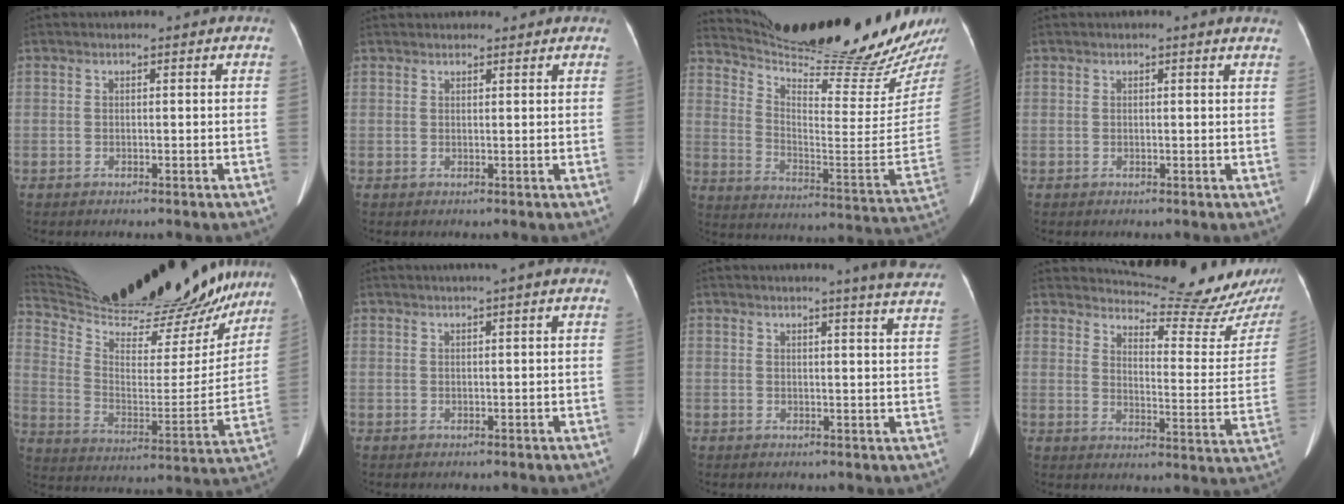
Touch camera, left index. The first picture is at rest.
{"total": 4.8, "force": [4.5, 1.2, 1.4], "torque": [-0.011, 0.029, 0.057]}
{"total": 26.9, "force": [24.4, 0.8, 11.2], "torque": [-0.188, -0.110, 0.346]}
{"total": 2.8, "force": [2.6, 0.1, 1.1], "torque": [-0.015, 0.002, 0.016]}
{"total": 29.0, "force": [25.8, 6.3, 11.5], "torque": [-0.194, -0.037, 0.374]}
{"total": 2.6, "force": [1.8, -0.3, 1.9], "torque": [-0.030, 0.016, 0.030]}
{"total": 10.1, "force": [9.1, -0.9, 4.3], "torque": [-0.048, -0.035, 0.082]}
{"total": 16.6, "force": [16.2, 1.1, 3.5], "torque": [-0.039, -0.091, 0.193]}